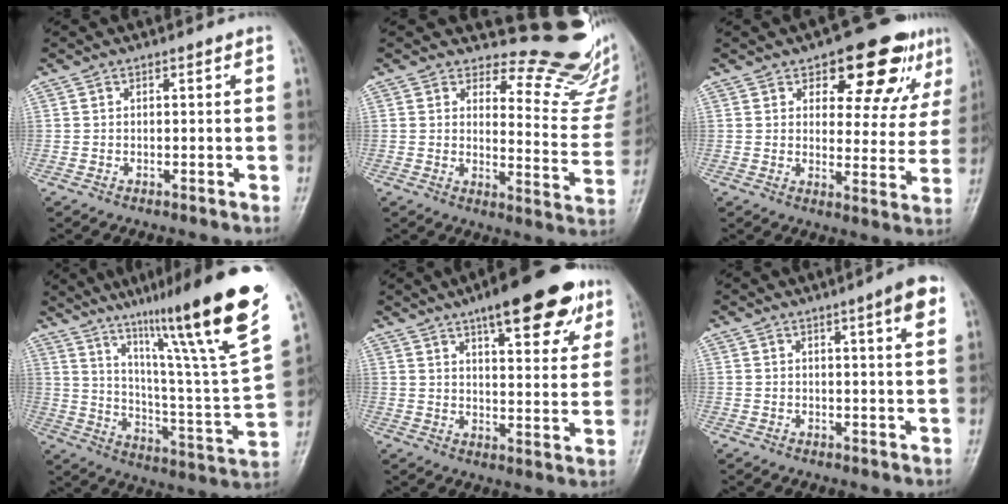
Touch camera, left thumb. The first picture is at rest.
{"total": 15.1, "force": [14.2, 4.5, 2.8], "torque": [0.017, -0.164, 0.157]}
{"total": 15.2, "force": [8.7, 7.1, 10.1], "torque": [-0.073, -0.032, 0.117]}
{"total": 28.9, "force": [18.5, 2.4, 22.1], "torque": [-0.318, -0.078, 0.294]}
{"total": 17.6, "force": [10.9, 5.6, 12.7], "torque": [-0.140, -0.033, 0.154]}
{"total": 4.8, "force": [2.3, 0.2, 4.2], "torque": [-0.051, -0.006, 0.032]}